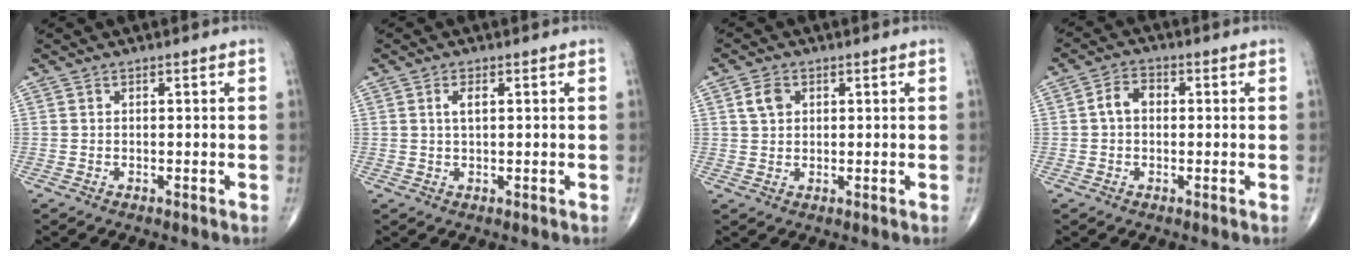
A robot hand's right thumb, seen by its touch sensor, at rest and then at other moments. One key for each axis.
{"total": 2.3, "fx": 0.6, "fy": 1.0, "fz": 2.0, "tx": -0.039, "ty": 0.002, "tz": 0.012}
{"total": 3.4, "fx": 1.2, "fy": 2.5, "fz": 2.0, "tx": -0.029, "ty": 0.001, "tz": 0.023}
{"total": 4.1, "fx": 0.2, "fy": 3.0, "fz": 2.8, "tx": -0.044, "ty": 0.018, "tz": -0.003}